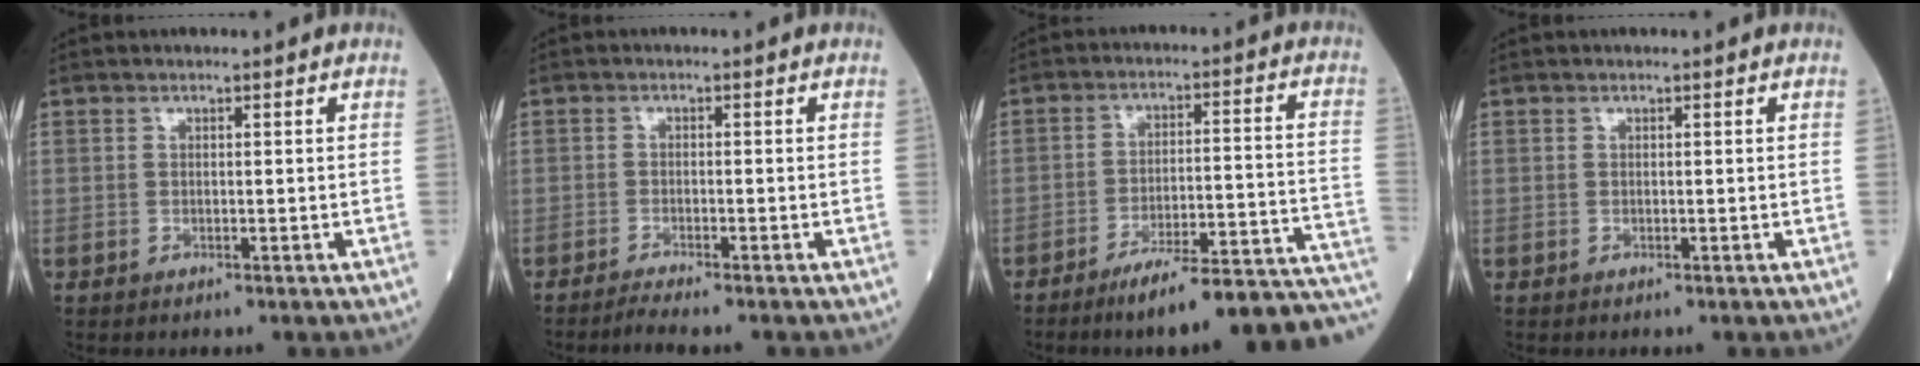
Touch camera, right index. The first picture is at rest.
{"total": 2.7, "force": [-2.4, -0.7, 1.0], "torque": [-0.023, -0.005, -0.043]}
{"total": 17.8, "force": [-14.9, 0.6, 9.7], "torque": [-0.078, 0.031, -0.209]}
{"total": 0.0}